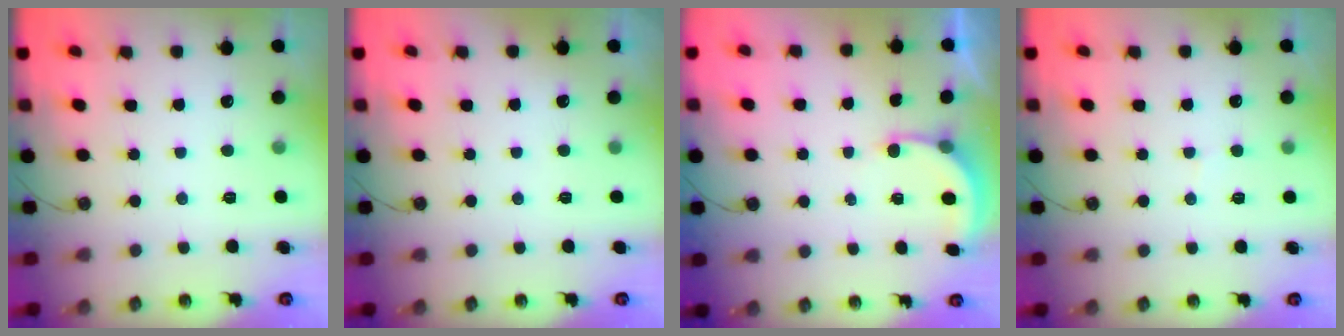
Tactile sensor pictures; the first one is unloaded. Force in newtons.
{"total": 1.1, "press": 0.6, "slide": 0.9}
{"total": 2.9, "press": 2.9, "slide": 0.2}
{"total": 4.9, "press": 4.8, "slide": 0.6}